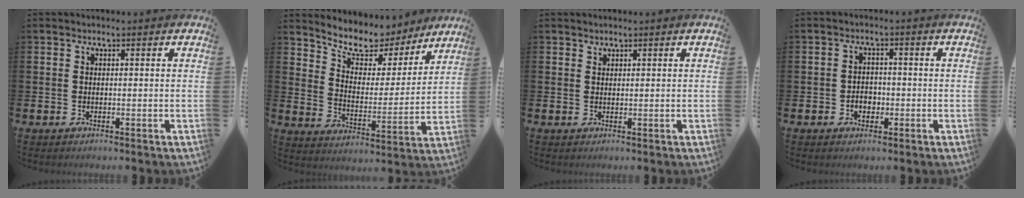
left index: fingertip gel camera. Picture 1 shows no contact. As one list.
[{"total": 8.4, "force": [7.6, 3.1, 1.6], "torque": [-0.067, -0.057, 0.133]}, {"total": 1.1, "force": [1.0, 0.3, 0.0], "torque": [0.013, -0.004, 0.016]}, {"total": 2.2, "force": [-0.7, 1.8, 1.1], "torque": [-0.008, -0.002, -0.020]}]